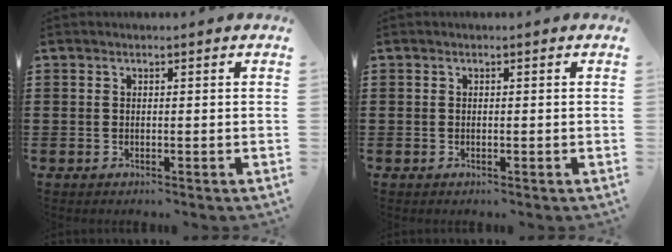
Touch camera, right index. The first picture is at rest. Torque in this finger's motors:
{"motor_torque": [0.68, 0.92, 0.03, 0.01]}